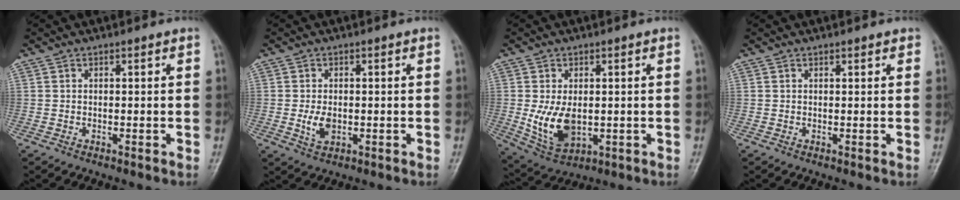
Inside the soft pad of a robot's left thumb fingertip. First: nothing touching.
{"total": 3.6, "force": [-0.7, 2.2, 2.7], "torque": [-0.050, -0.004, -0.007]}
{"total": 8.8, "force": [-0.7, 5.5, 6.9], "torque": [-0.119, -0.012, 0.005]}
{"total": 0.9, "force": [0.6, 0.4, 0.5], "torque": [-0.004, -0.001, 0.004]}